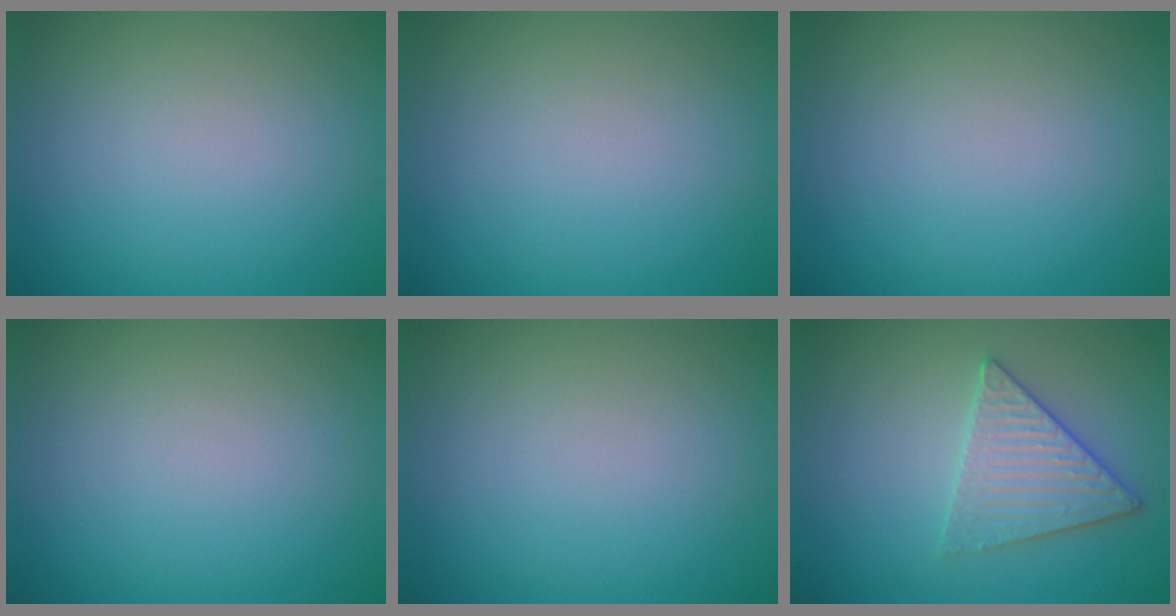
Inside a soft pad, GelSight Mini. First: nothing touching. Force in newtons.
{"total": 0.0}
{"total": 0.0}
{"total": 0.0}
{"total": 0.0}
{"total": 3.4, "press": 3.4, "slide": 0.3}